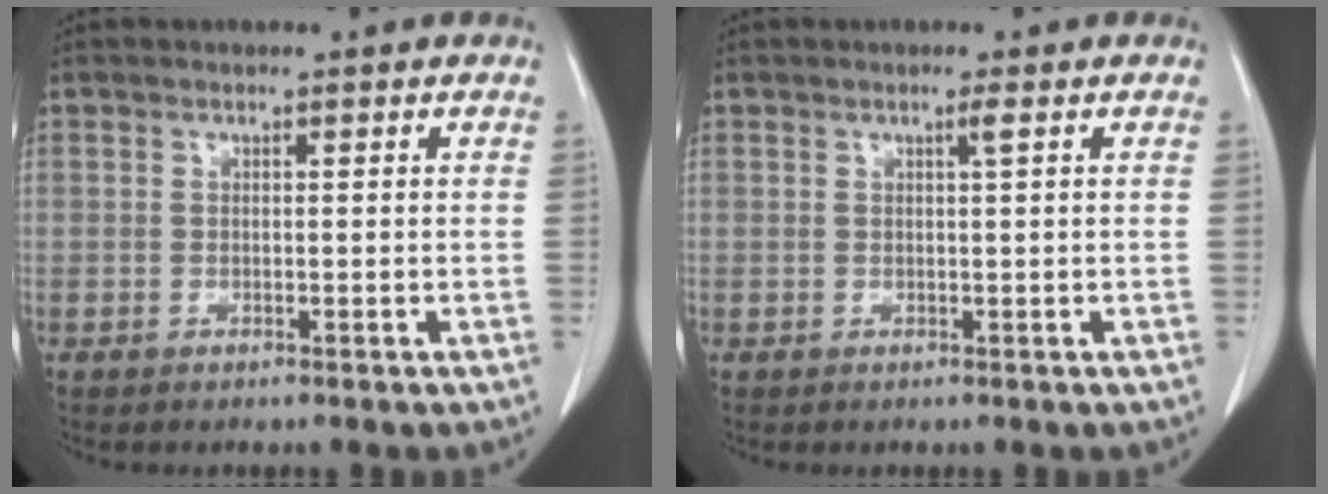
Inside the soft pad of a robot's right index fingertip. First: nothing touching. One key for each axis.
{"total": 0.9, "fx": 0.4, "fy": -0.3, "fz": 0.8, "tx": -0.020, "ty": -0.002, "tz": 0.010}